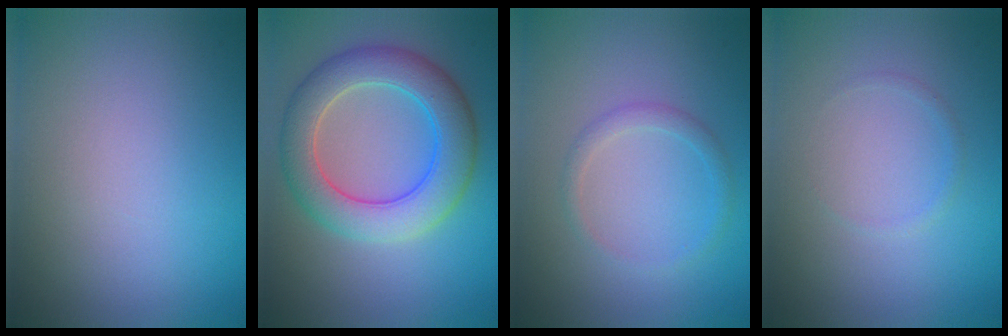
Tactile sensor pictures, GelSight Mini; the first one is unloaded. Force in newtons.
{"total": 6.6, "press": 6.6, "slide": 0.2}
{"total": 1.4, "press": 1.4, "slide": 0.0}
{"total": 0.5, "press": 0.5, "slide": 0.0}